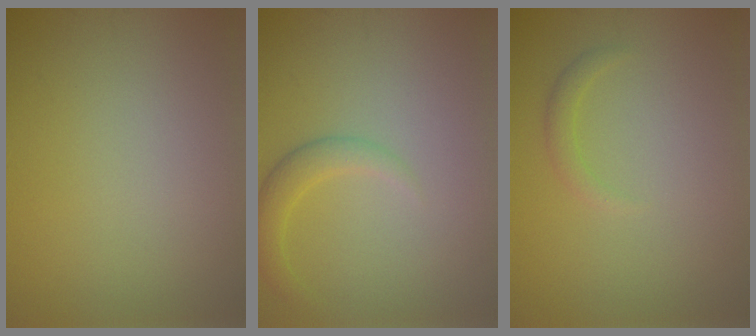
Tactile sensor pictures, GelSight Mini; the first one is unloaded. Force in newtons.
{"total": 2.2, "press": 2.2, "slide": 0.1}
{"total": 1.1, "press": 1.1, "slide": 0.1}